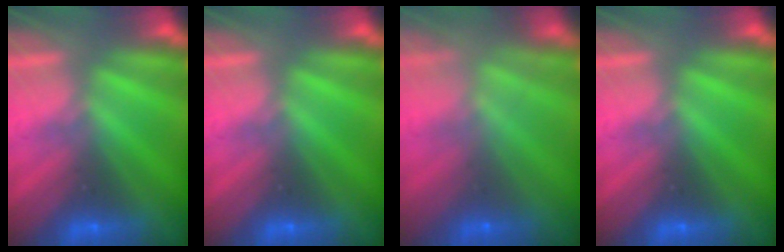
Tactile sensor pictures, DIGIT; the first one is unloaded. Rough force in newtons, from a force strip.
{"total": 0.0}
{"total": 6.9}
{"total": 0.0}